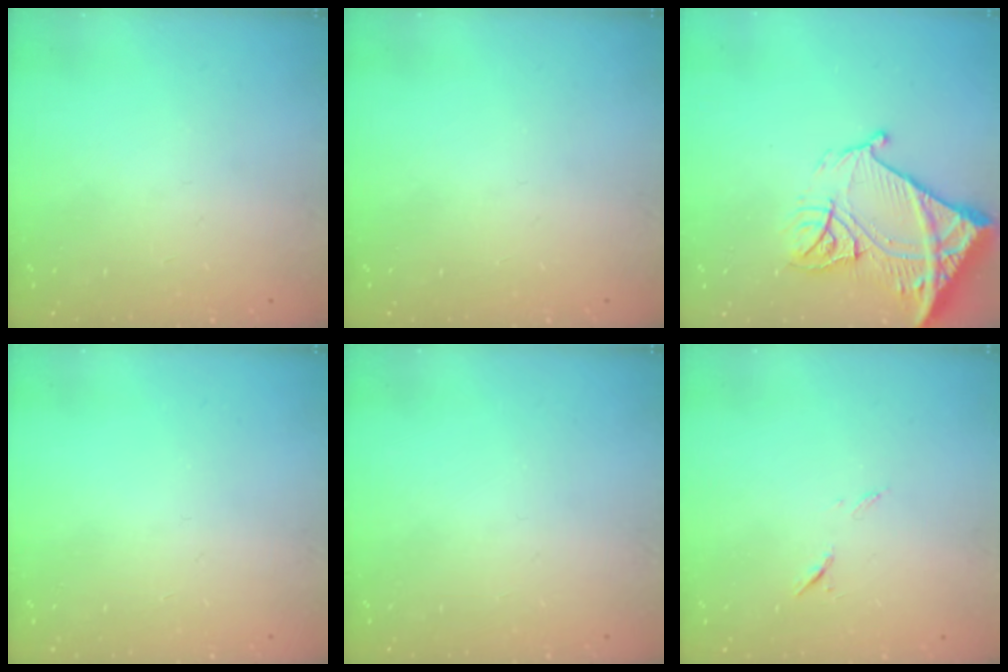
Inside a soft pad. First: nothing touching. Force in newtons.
{"total": 0.0}
{"total": 19.3, "press": 19.2, "slide": 2.2}
{"total": 0.0}
{"total": 0.0}
{"total": 6.2, "press": 6.2, "slide": 0.8}